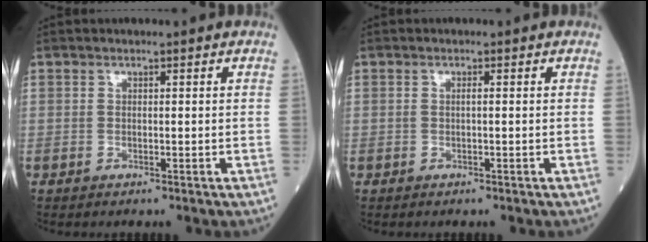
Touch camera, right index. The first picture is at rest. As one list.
[{"total": 0.9, "force": [0.1, 0.2, 0.9], "torque": [-0.016, 0.002, 0.001]}]